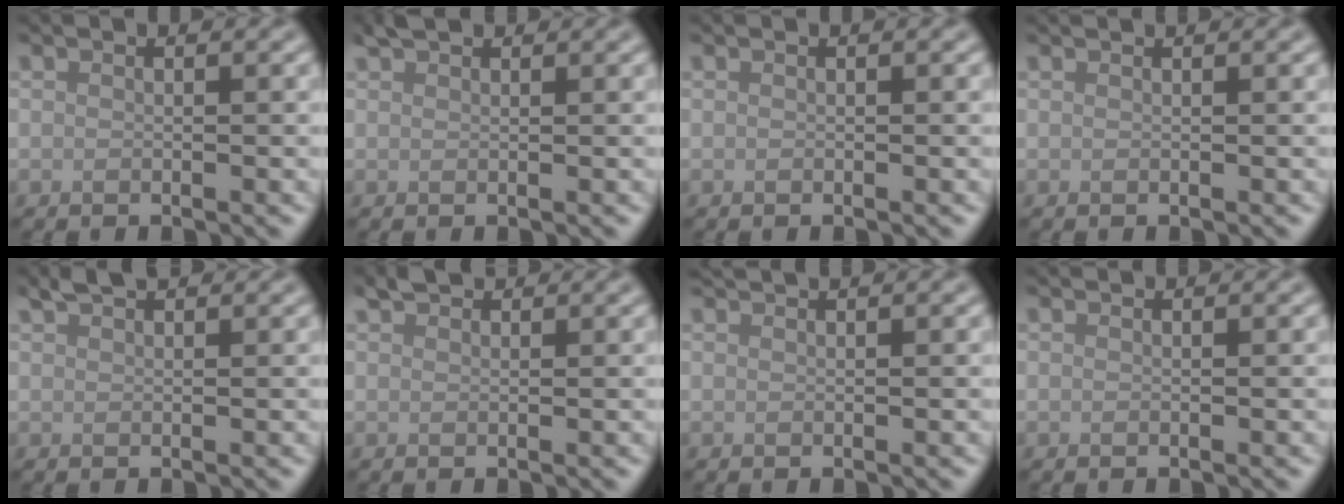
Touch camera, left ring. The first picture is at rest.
{"total": 1.5, "force": [1.4, 0.2, 0.3], "torque": [-0.006, 0.005, 0.028]}
{"total": 0.0}
{"total": 0.9, "force": [0.8, 0.3, 0.4], "torque": [-0.006, -0.005, 0.001]}
{"total": 2.0, "force": [1.8, 0.3, 0.7], "torque": [-0.010, 0.006, 0.036]}
{"total": 1.8, "force": [1.8, 0.4, 0.4], "torque": [-0.009, 0.004, 0.033]}
{"total": 1.5, "force": [1.4, 0.2, 0.6], "torque": [-0.005, 0.001, 0.014]}
{"total": 1.0, "force": [0.9, 0.1, 0.2], "torque": [-0.008, -0.004, 0.005]}